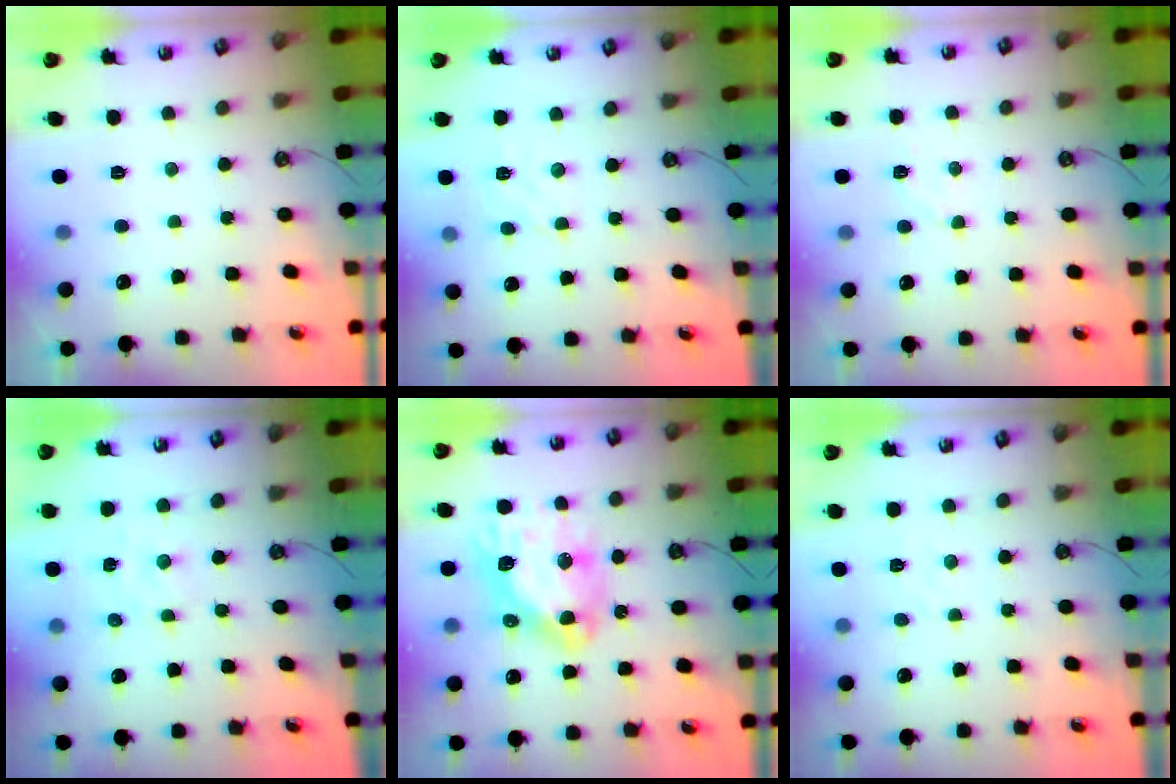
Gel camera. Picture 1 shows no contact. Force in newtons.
{"total": 2.7, "press": 2.7, "slide": 0.4}
{"total": 4.4, "press": 4.4, "slide": 0.6}
{"total": 1.4, "press": 1.4, "slide": 0.3}
{"total": 15.5, "press": 15.4, "slide": 1.7}
{"total": 3.1, "press": 3.0, "slide": 0.6}